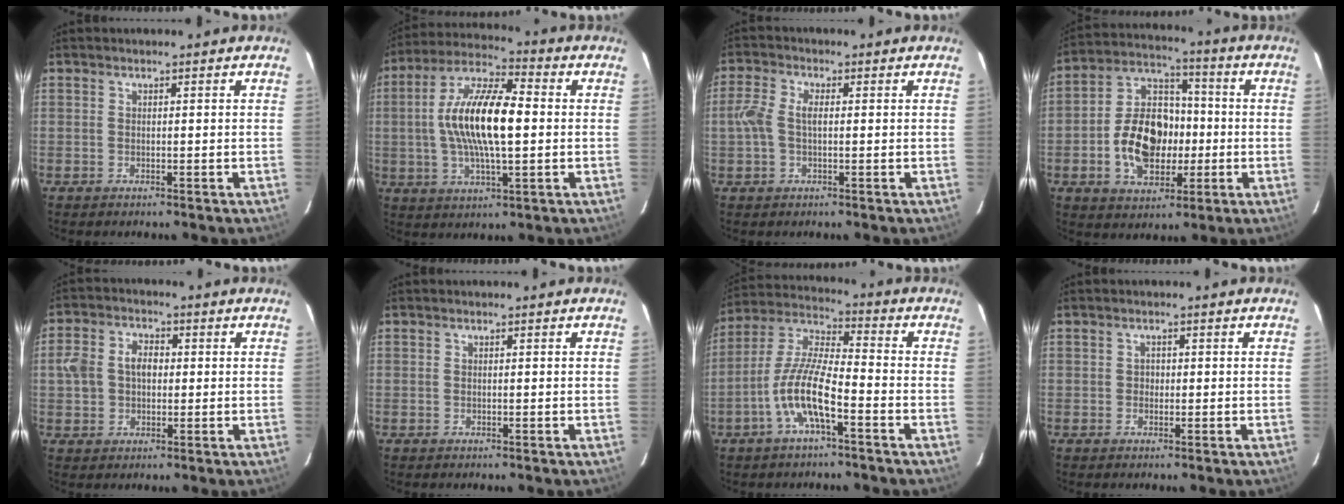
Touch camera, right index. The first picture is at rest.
{"total": 15.8, "force": [0.3, 5.1, 14.9], "torque": [-0.288, 0.014, -0.001]}
{"total": 4.9, "force": [0.0, 2.5, 4.2], "torque": [-0.092, 0.009, -0.002]}
{"total": 14.8, "force": [-2.9, 10.1, 10.4], "torque": [-0.206, 0.028, -0.041]}
{"total": 7.0, "force": [0.2, 5.4, 4.4], "torque": [-0.090, 0.022, 0.005]}
{"total": 0.0}
{"total": 11.0, "force": [-4.9, 2.3, 9.6], "torque": [-0.205, 0.003, -0.096]}
{"total": 1.0, "force": [-0.3, 1.0, 0.1], "torque": [0.002, 0.002, -0.005]}